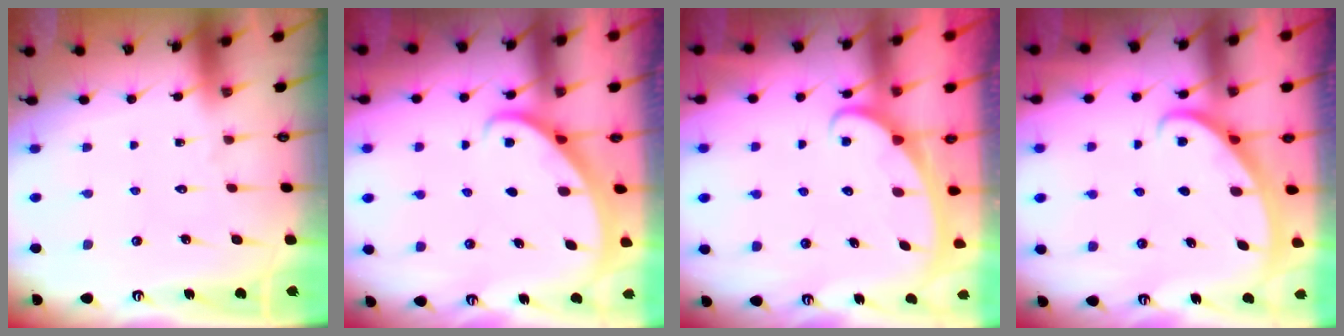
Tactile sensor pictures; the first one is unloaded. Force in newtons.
{"total": 1.9, "press": 1.9, "slide": 0.2}
{"total": 2.3, "press": 2.3, "slide": 0.4}
{"total": 3.1, "press": 3.1, "slide": 0.1}